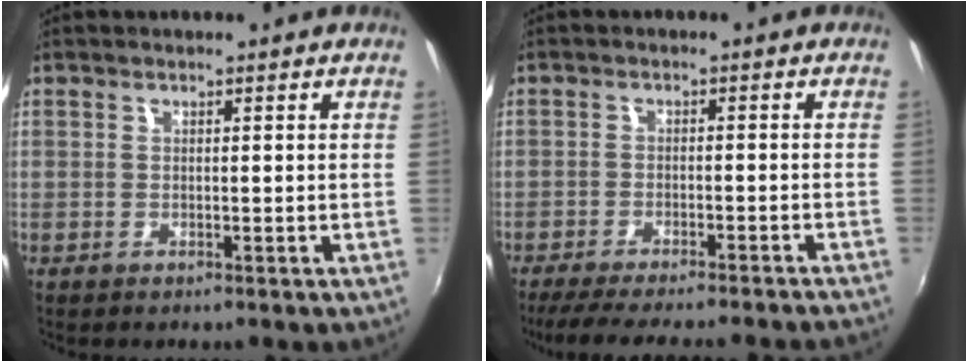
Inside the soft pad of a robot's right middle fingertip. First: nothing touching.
{"total": 15.5, "force": [-13.7, 1.1, 7.1], "torque": [-0.139, -0.028, -0.195]}